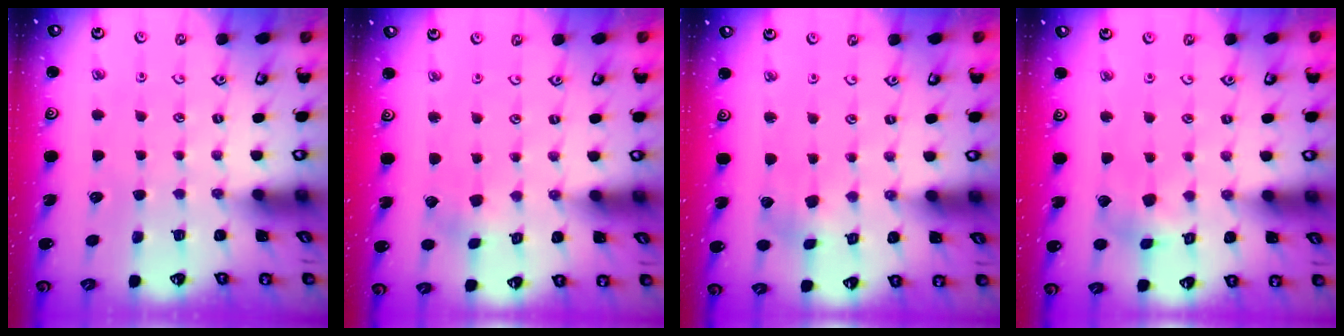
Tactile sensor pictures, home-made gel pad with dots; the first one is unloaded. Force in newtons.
{"total": 1.7, "press": 1.7, "slide": 0.2}
{"total": 2.9, "press": 2.9, "slide": 0.5}
{"total": 5.6, "press": 5.6, "slide": 0.5}